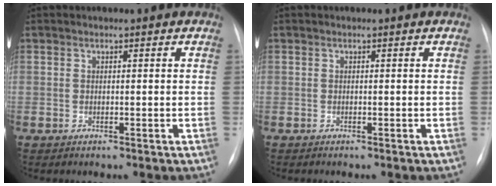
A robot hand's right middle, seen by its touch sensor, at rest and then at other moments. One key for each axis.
{"total": 0.0}